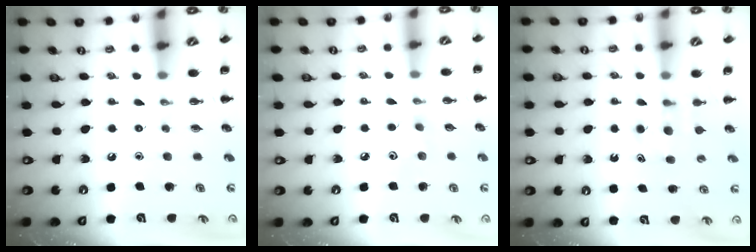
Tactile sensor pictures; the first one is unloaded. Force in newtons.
{"total": 3.6, "press": 3.5, "slide": 1.0}
{"total": 5.0, "press": 4.8, "slide": 1.4}